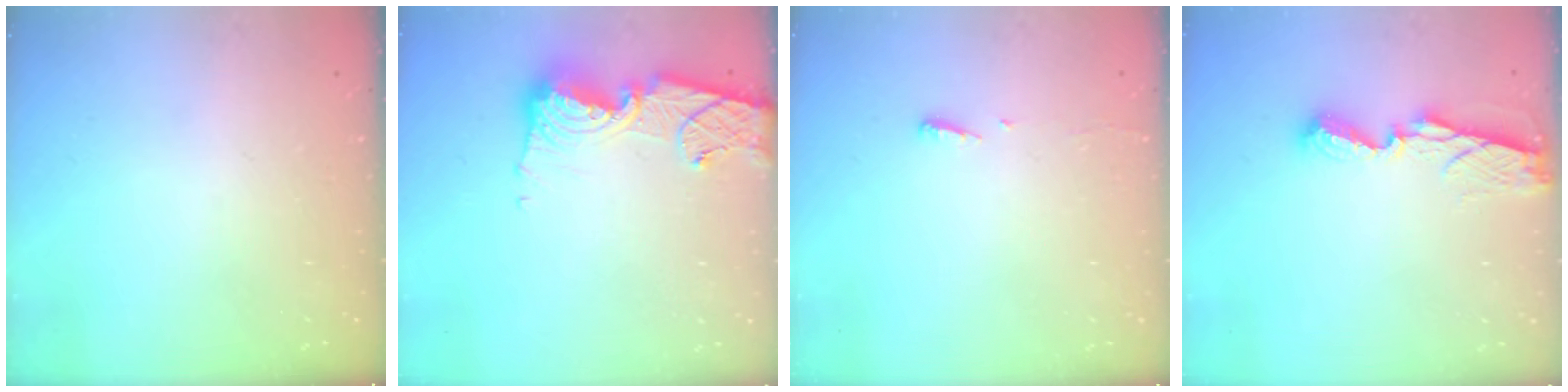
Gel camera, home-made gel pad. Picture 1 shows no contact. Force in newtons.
{"total": 13.0, "press": 12.9, "slide": 1.3}
{"total": 6.5, "press": 2.8, "slide": 5.8}
{"total": 6.8, "press": 6.8, "slide": 0.1}